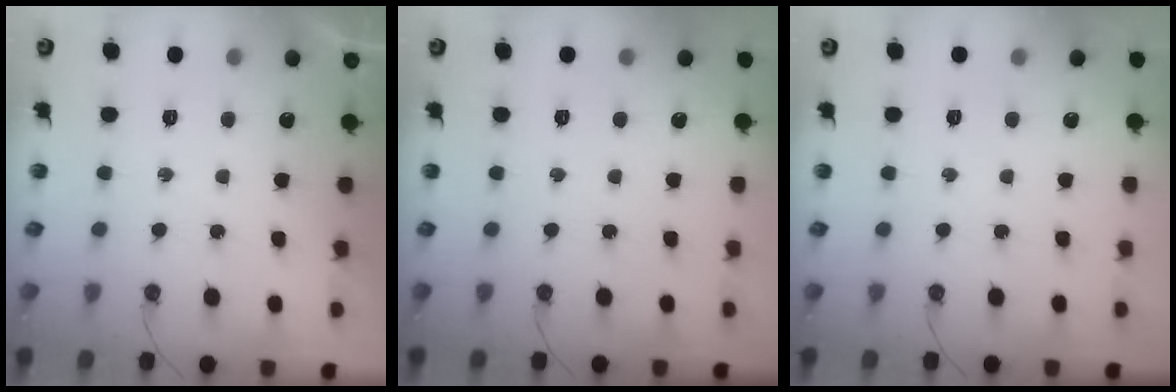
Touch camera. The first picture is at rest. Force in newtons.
{"total": 0.0}
{"total": 0.0}